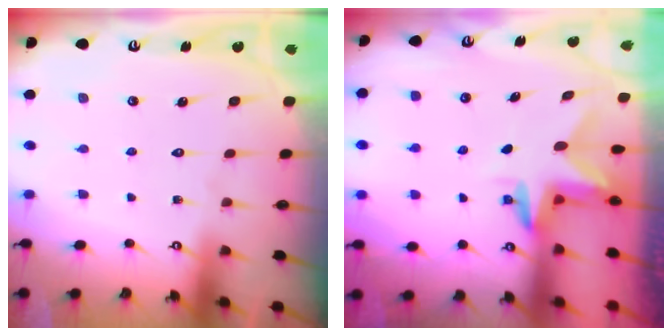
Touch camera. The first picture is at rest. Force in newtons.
{"total": 2.9, "press": 2.9, "slide": 0.2}